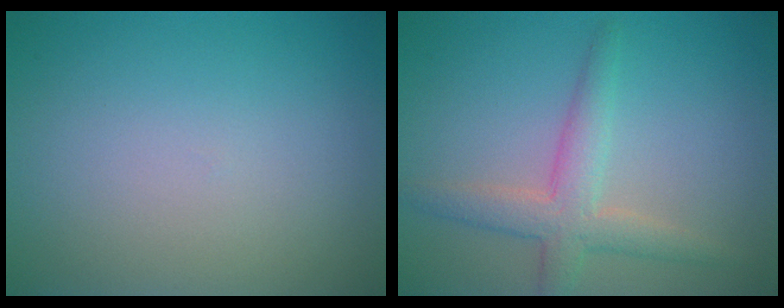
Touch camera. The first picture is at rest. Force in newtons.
{"total": 3.6, "press": 3.6, "slide": 0.2}